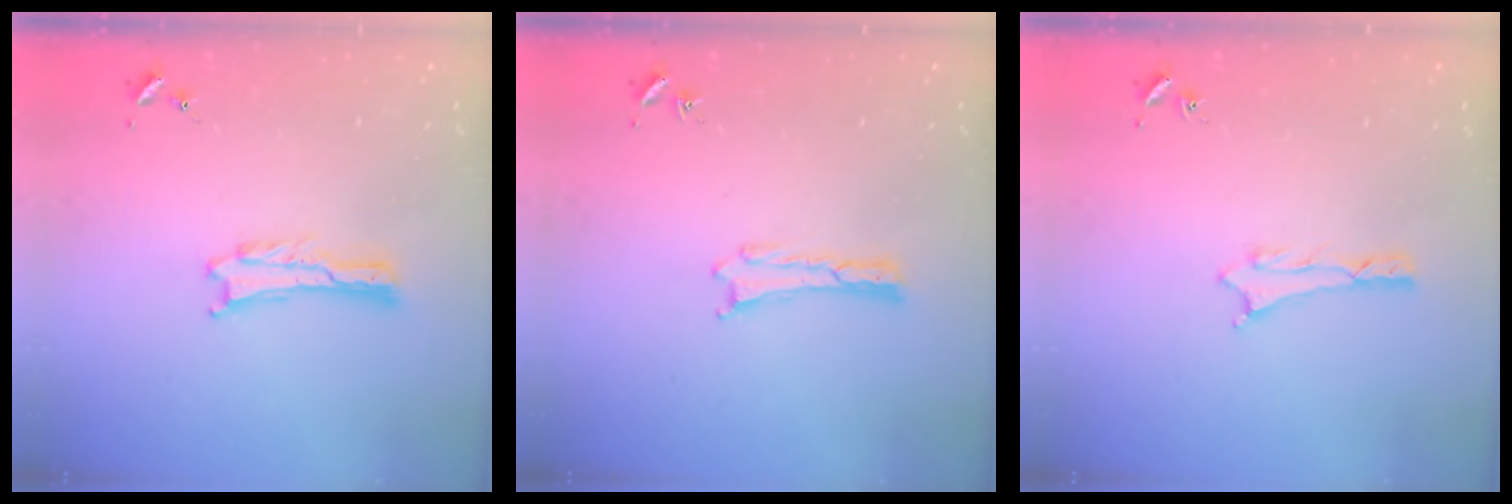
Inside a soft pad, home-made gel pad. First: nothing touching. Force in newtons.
{"total": 0.0}
{"total": 0.8, "press": 0.8, "slide": 0.2}